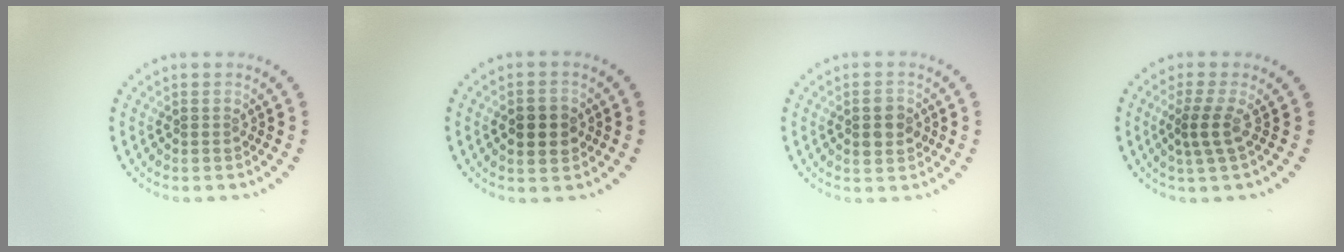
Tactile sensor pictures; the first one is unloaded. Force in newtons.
{"total": 3.8, "press": 3.8, "slide": 0.0}
{"total": 2.5, "press": 2.5, "slide": 0.2}
{"total": 2.2, "press": 1.5, "slide": 1.6}